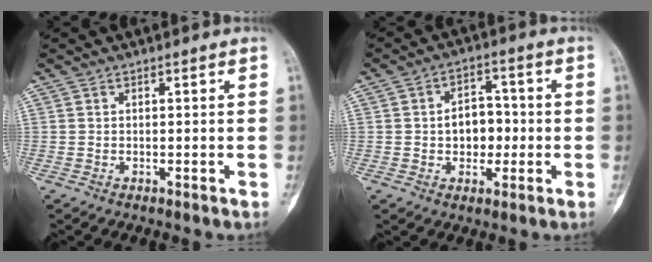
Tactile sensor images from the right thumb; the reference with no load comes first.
{"total": 7.3, "force": [-0.6, 5.3, 4.9], "torque": [-0.035, 0.018, -0.012]}